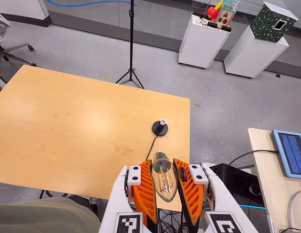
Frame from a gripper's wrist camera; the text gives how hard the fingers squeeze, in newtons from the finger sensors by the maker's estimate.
{"total": 23.2, "left": 26.3, "right": 20.2}